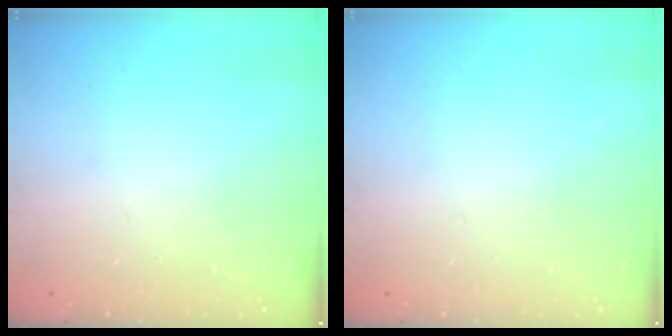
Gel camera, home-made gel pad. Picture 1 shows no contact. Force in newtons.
{"total": 0.0}